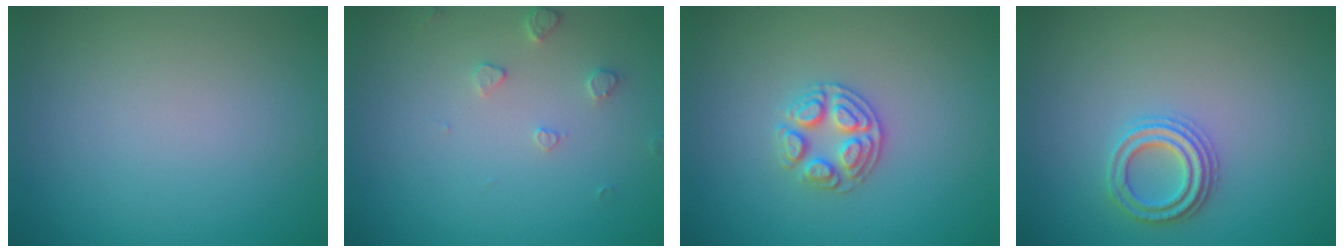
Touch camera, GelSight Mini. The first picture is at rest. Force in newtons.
{"total": 1.5, "press": 1.5, "slide": 0.3}
{"total": 2.9, "press": 2.7, "slide": 1.0}
{"total": 2.5, "press": 2.4, "slide": 0.4}